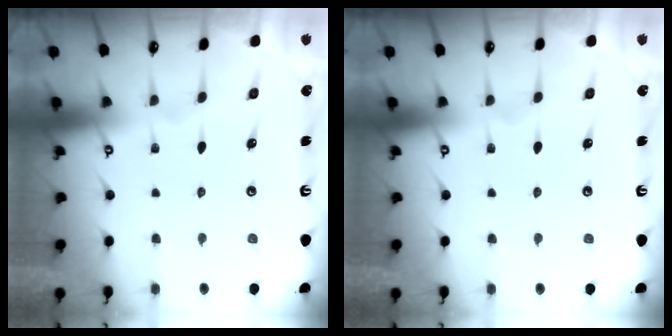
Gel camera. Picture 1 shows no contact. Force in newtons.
{"total": 0.0}